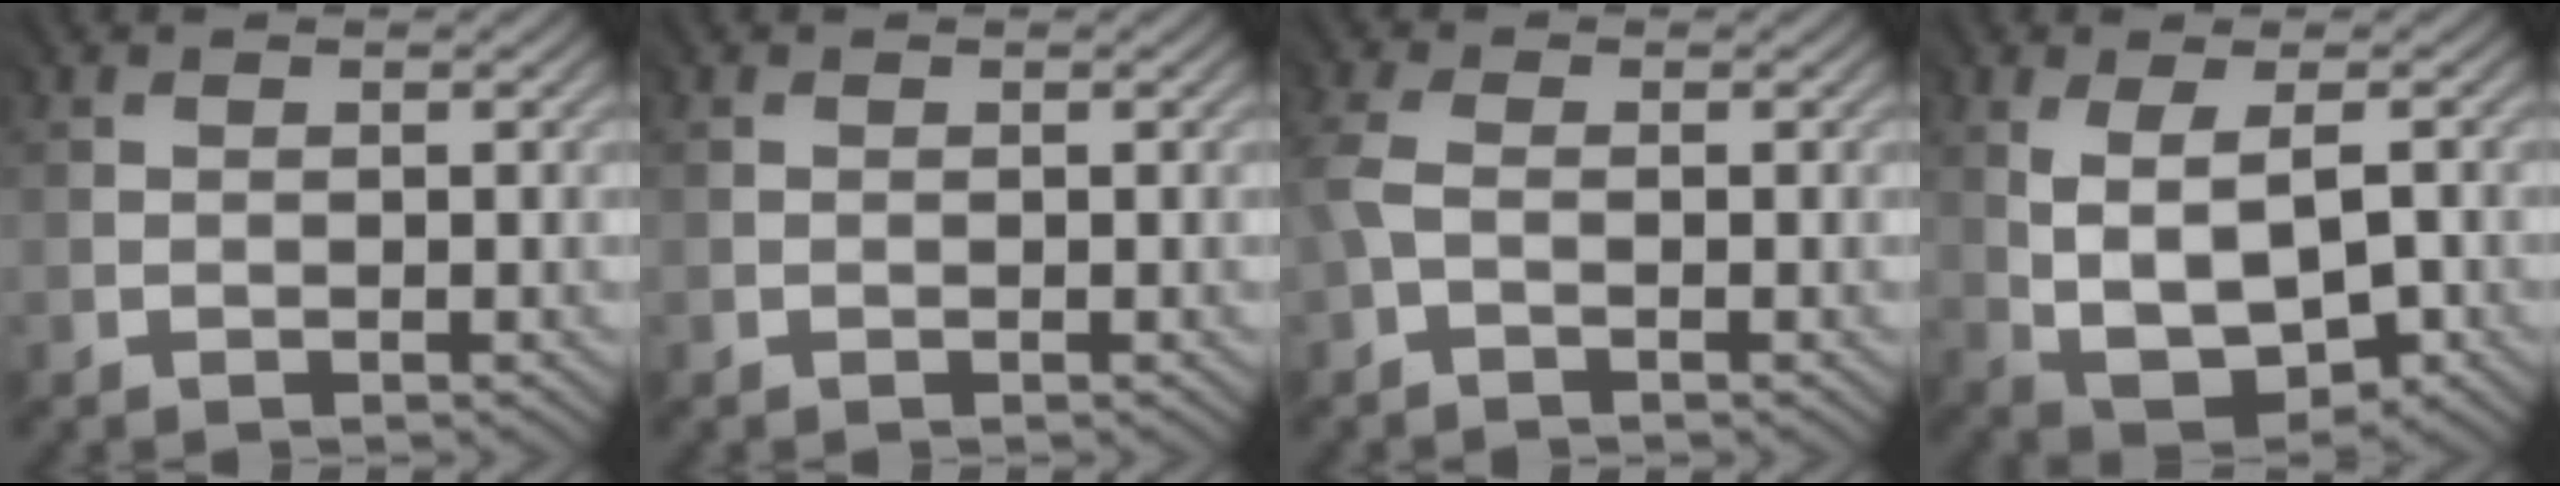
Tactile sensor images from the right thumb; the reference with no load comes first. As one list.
[{"total": 0.0}, {"total": 2.5, "force": [-0.7, 1.2, 2.1], "torque": [-0.070, 0.003, -0.019]}, {"total": 7.1, "force": [-0.1, 3.9, 6.0], "torque": [-0.128, -0.009, 0.009]}]